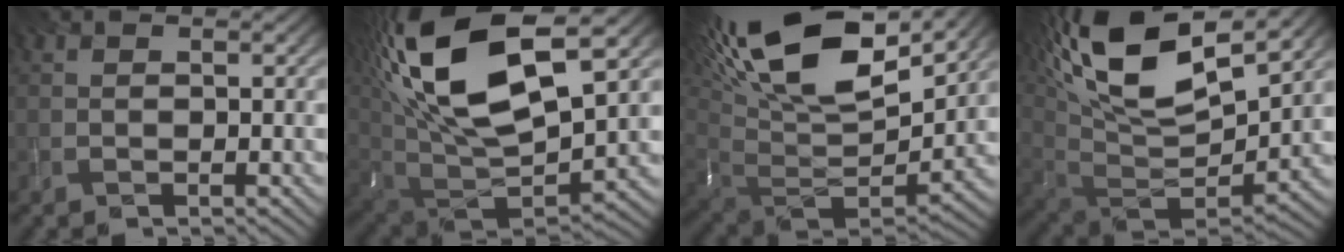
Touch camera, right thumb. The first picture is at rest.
{"total": 18.9, "force": [8.4, 9.0, 14.4], "torque": [-0.322, 0.023, 0.163]}
{"total": 19.2, "force": [9.8, 9.2, 13.7], "torque": [-0.278, 0.034, 0.161]}
{"total": 18.9, "force": [10.7, 7.9, 13.4], "torque": [-0.283, 0.042, 0.178]}